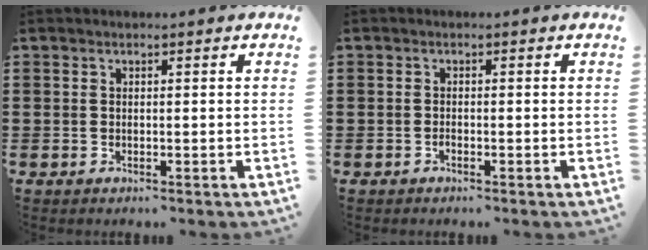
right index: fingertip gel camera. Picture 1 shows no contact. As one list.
[{"total": 0.7, "force": [-0.6, 0.2, 0.4], "torque": [-0.010, -0.004, -0.010]}]